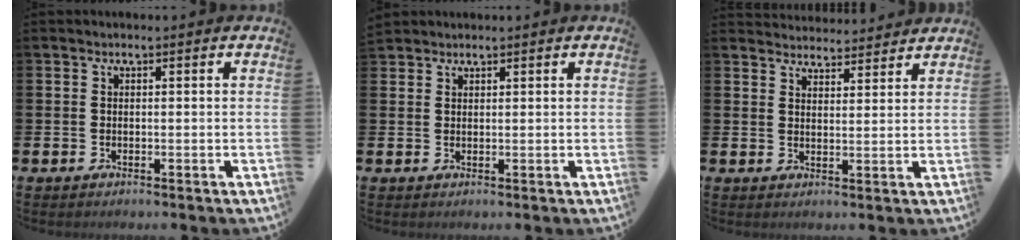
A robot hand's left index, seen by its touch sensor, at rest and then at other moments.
{"total": 1.6, "force": [1.5, 0.4, -0.2], "torque": [0.012, -0.002, 0.027]}
{"total": 3.9, "force": [3.8, 0.6, -0.3], "torque": [0.000, -0.024, 0.070]}